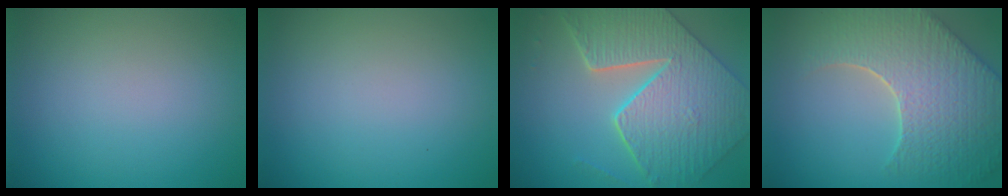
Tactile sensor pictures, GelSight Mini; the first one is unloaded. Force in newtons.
{"total": 0.0}
{"total": 9.2, "press": 6.8, "slide": 6.2}
{"total": 8.8, "press": 6.3, "slide": 6.2}